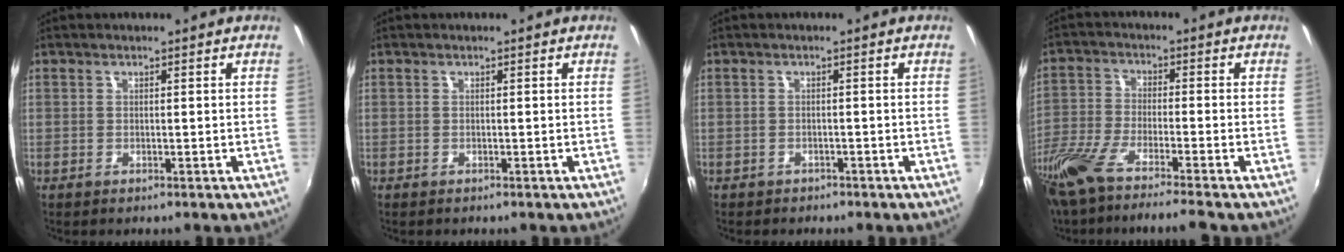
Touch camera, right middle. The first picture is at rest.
{"total": 0.0}
{"total": 1.8, "force": [-1.3, 1.1, 0.2], "torque": [-0.010, -0.002, -0.019]}
{"total": 13.6, "force": [-11.0, 0.6, 7.9], "torque": [-0.175, -0.047, -0.201]}